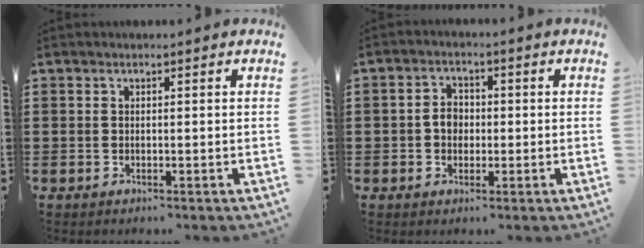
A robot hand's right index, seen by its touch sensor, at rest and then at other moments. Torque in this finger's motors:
{"motor_torque": [0.48, 0.46, 0.42, 0.09]}